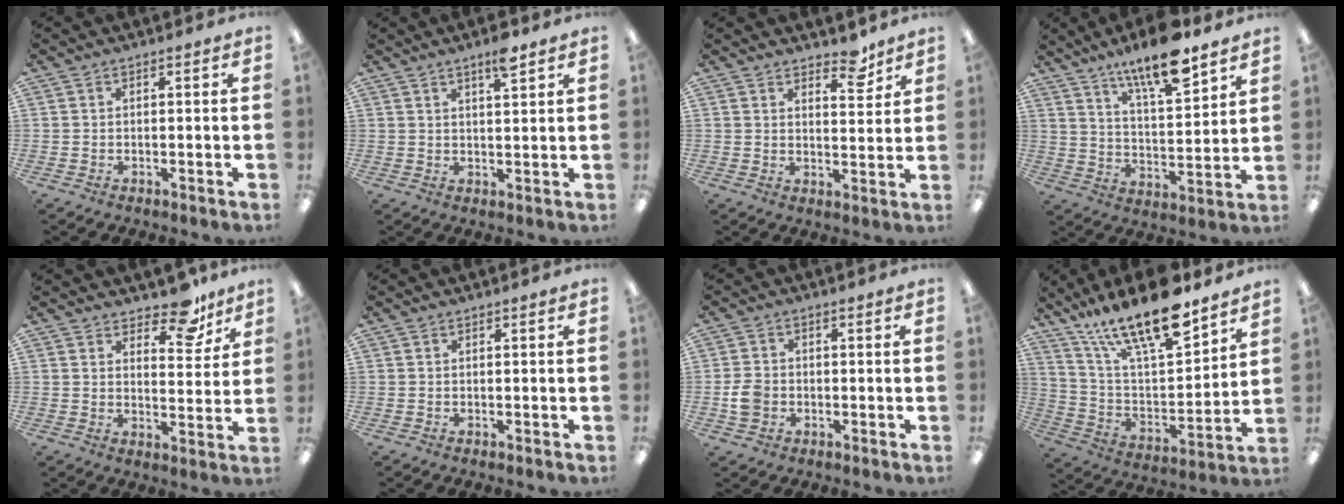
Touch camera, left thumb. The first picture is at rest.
{"total": 4.7, "force": [3.4, 0.8, 3.2], "torque": [-0.055, -0.009, 0.056]}
{"total": 6.3, "force": [5.1, 2.4, 2.7], "torque": [-0.017, -0.038, 0.085]}
{"total": 14.4, "force": [11.0, 3.6, 8.6], "torque": [-0.145, -0.059, 0.185]}
{"total": 10.1, "force": [7.9, 4.3, 4.8], "torque": [-0.045, -0.053, 0.134]}
{"total": 0.0}
{"total": 4.8, "force": [-1.0, 3.9, 2.6], "torque": [-0.041, 0.004, -0.020]}
{"total": 20.7, "force": [15.5, 6.1, 12.3], "torque": [-0.220, -0.099, 0.266]}